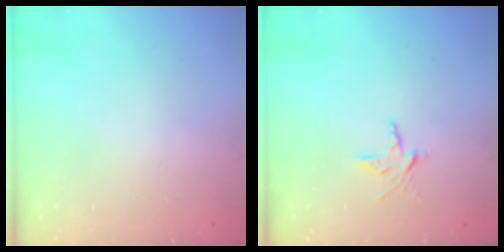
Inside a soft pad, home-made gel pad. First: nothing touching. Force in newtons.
{"total": 4.8, "press": 4.7, "slide": 0.3}